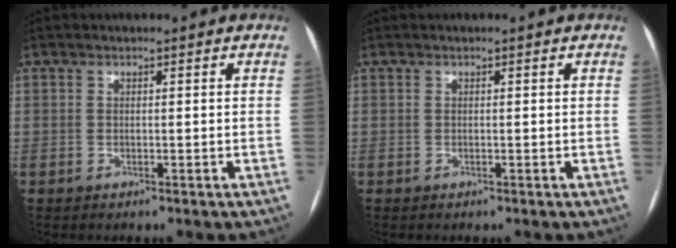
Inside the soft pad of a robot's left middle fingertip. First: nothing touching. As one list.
[{"total": 0.0}]